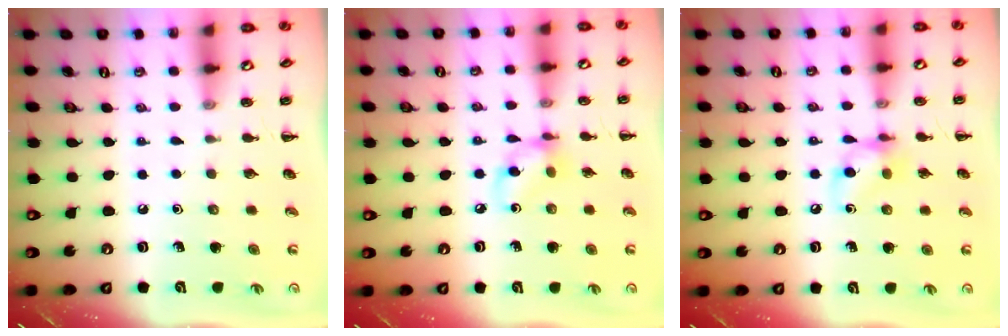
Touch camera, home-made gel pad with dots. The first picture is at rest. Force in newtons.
{"total": 7.4, "press": 7.4, "slide": 0.4}
{"total": 9.1, "press": 9.0, "slide": 1.3}